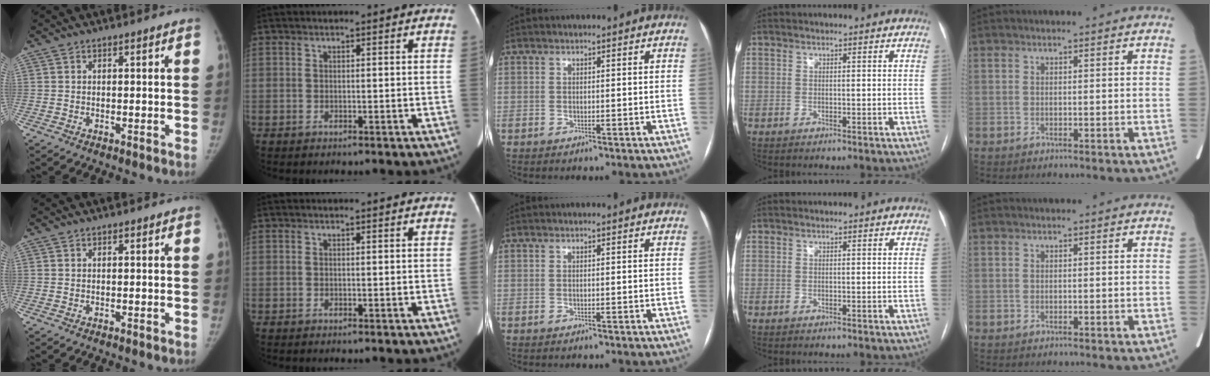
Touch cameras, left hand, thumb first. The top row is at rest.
{}